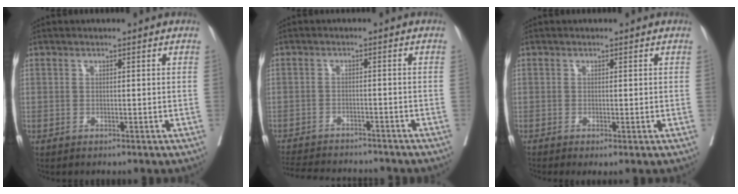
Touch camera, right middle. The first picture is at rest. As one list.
[{"total": 14.1, "force": [-12.8, 3.1, 5.0], "torque": [-0.105, -0.010, -0.174]}, {"total": 1.3, "force": [-0.5, 0.2, 1.1], "torque": [-0.016, -0.006, -0.008]}]